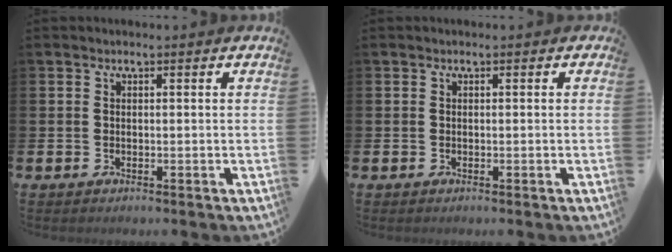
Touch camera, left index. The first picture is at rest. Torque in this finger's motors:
{"motor_torque": [0.66, -1.21, -0.04, 0.00]}